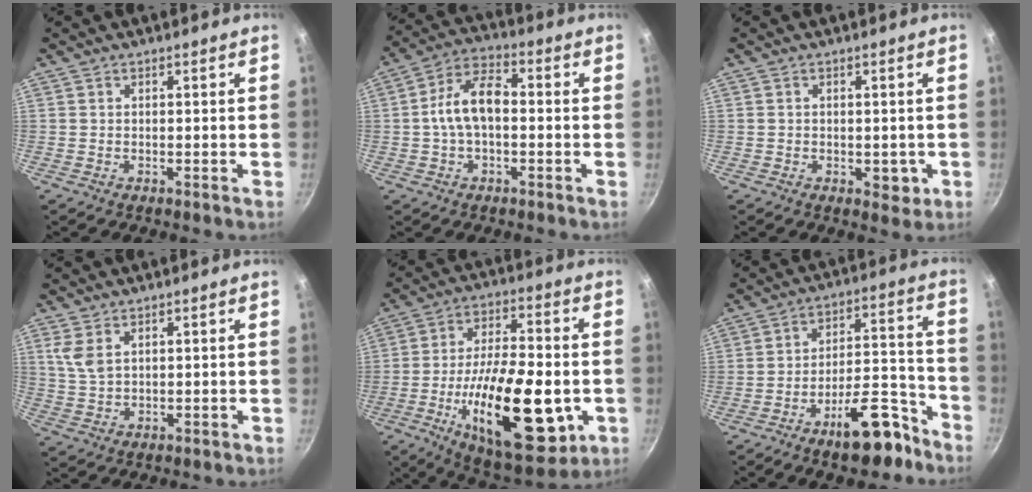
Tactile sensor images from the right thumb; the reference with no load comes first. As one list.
[{"total": 9.9, "force": [-0.5, 5.6, 8.2], "torque": [-0.137, 0.038, -0.020]}, {"total": 3.5, "force": [-0.8, 2.3, 2.5], "torque": [-0.021, 0.001, -0.009]}, {"total": 4.8, "force": [2.2, 2.7, 3.3], "torque": [-0.065, -0.007, 0.048]}, {"total": 26.5, "force": [-6.5, 11.5, 23.0], "torque": [-0.350, 0.010, -0.096]}, {"total": 14.6, "force": [-9.2, 5.9, 9.7], "torque": [-0.107, 0.092, -0.132]}]